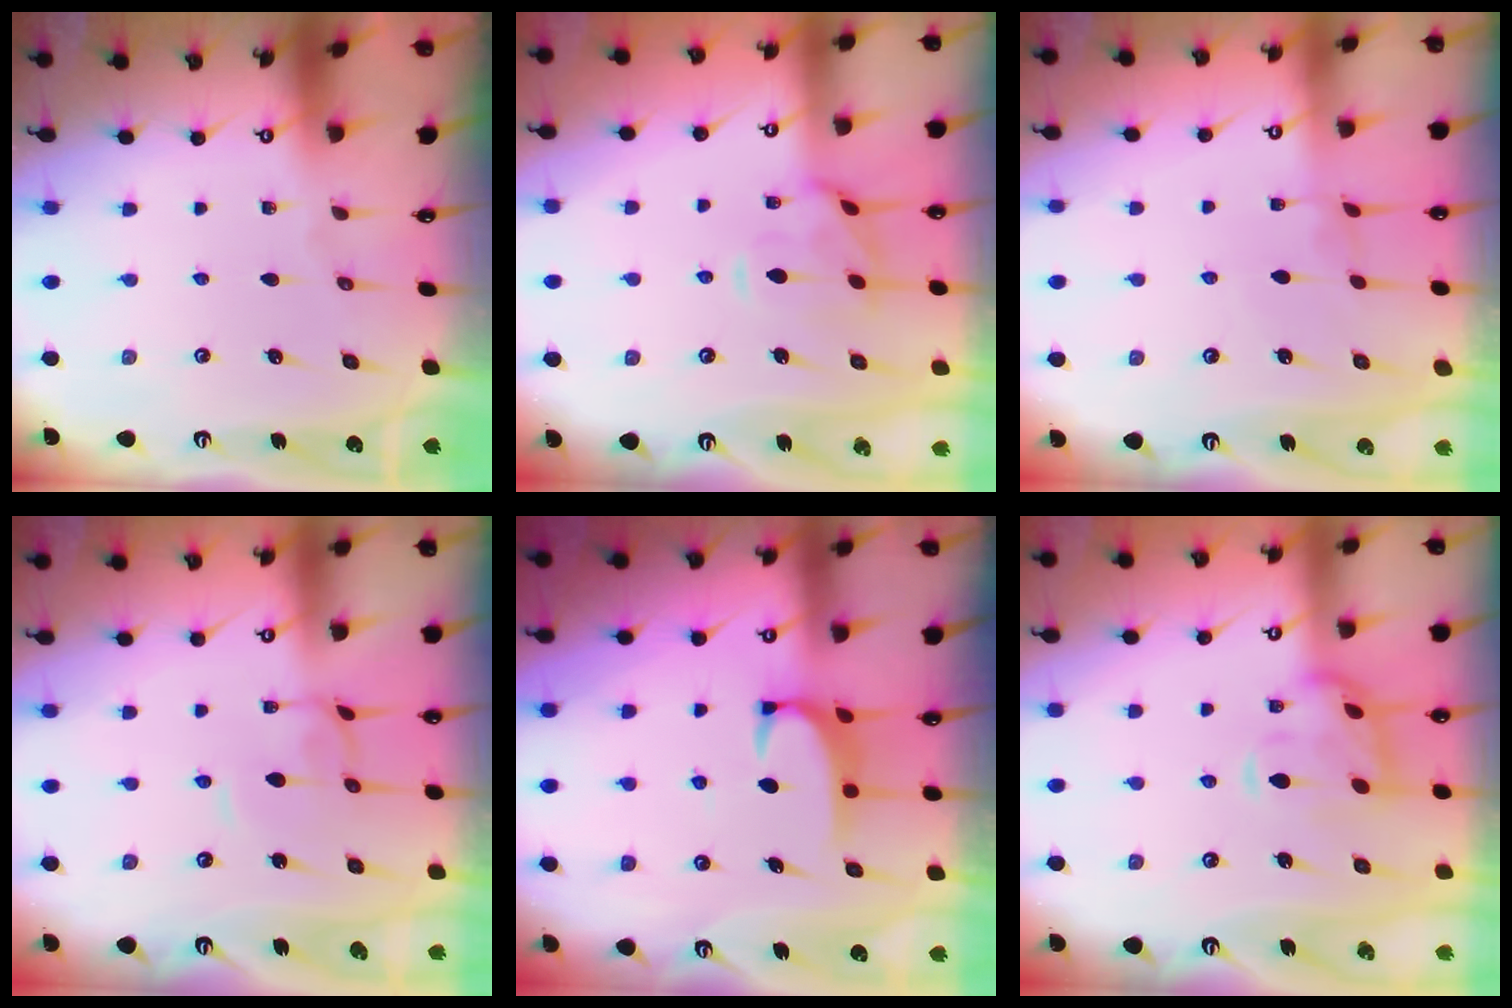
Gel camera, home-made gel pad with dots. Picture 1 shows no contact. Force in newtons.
{"total": 3.0, "press": 2.7, "slide": 1.3}
{"total": 2.4, "press": 2.4, "slide": 0.3}
{"total": 2.0, "press": 2.0, "slide": 0.1}
{"total": 2.3, "press": 2.3, "slide": 0.3}
{"total": 5.6, "press": 5.4, "slide": 1.5}